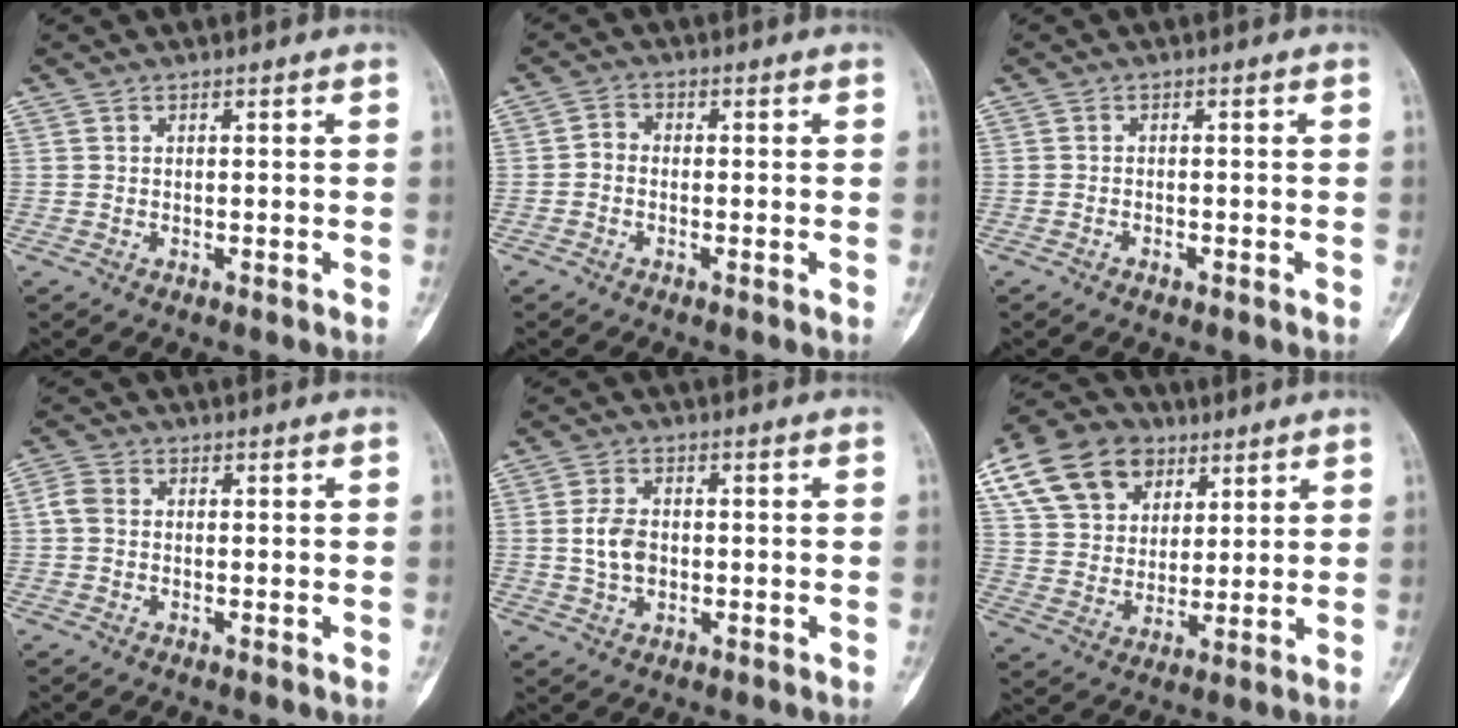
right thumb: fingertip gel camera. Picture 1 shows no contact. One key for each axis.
{"total": 2.1, "fx": -0.7, "fy": 1.6, "fz": 1.2, "tx": -0.013, "ty": 0.009, "tz": -0.021}
{"total": 0.9, "fx": -0.6, "fy": 0.4, "fz": 0.5, "tx": -0.011, "ty": 0.005, "tz": -0.010}
{"total": 2.8, "fx": 0.0, "fy": 2.2, "fz": 1.6, "tx": -0.033, "ty": 0.008, "tz": -0.006}
{"total": 5.3, "fx": -0.2, "fy": 3.6, "fz": 3.9, "tx": -0.069, "ty": 0.003, "tz": -0.005}
{"total": 18.0, "fx": 8.7, "fy": 13.2, "fz": 8.5, "tx": -0.140, "ty": -0.002, "tz": 0.156}